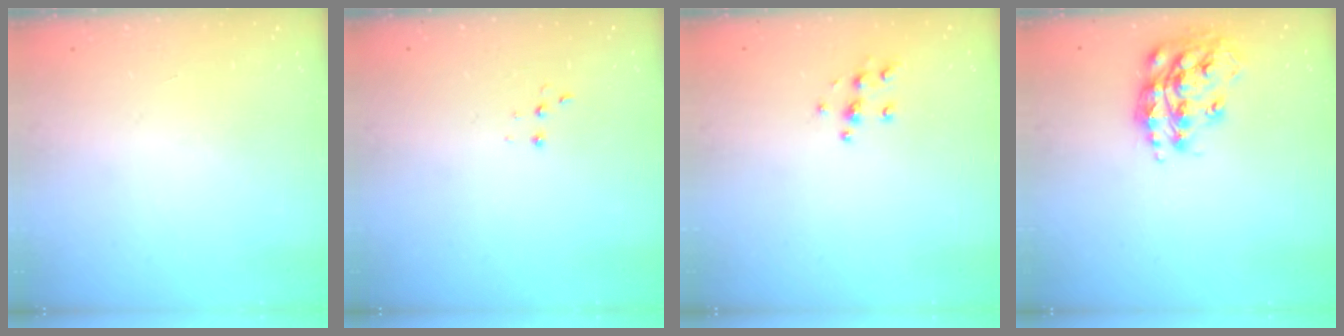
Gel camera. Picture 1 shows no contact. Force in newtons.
{"total": 2.7, "press": 2.7, "slide": 0.5}
{"total": 5.9, "press": 5.9, "slide": 0.5}
{"total": 15.5, "press": 15.4, "slide": 1.3}